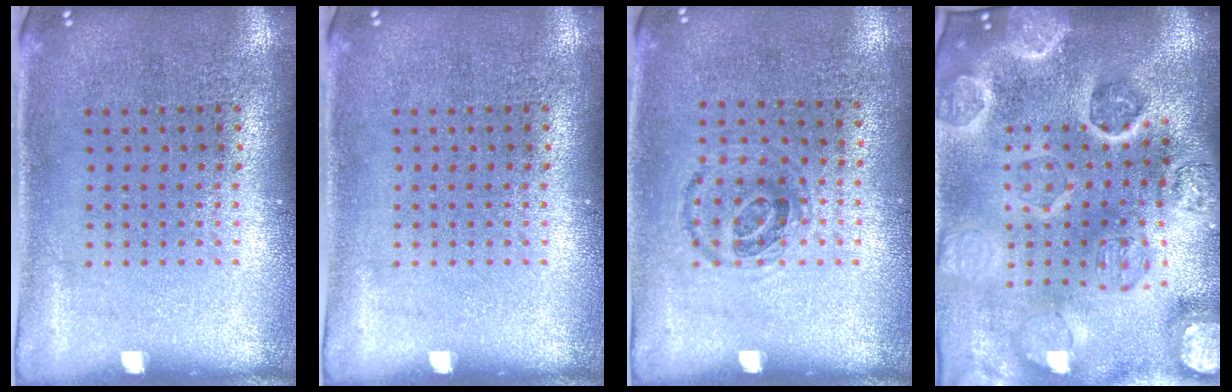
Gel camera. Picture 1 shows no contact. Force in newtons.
{"total": 0.0}
{"total": 0.9, "press": 0.7, "slide": 0.5}
{"total": 4.5, "press": 4.0, "slide": 2.1}